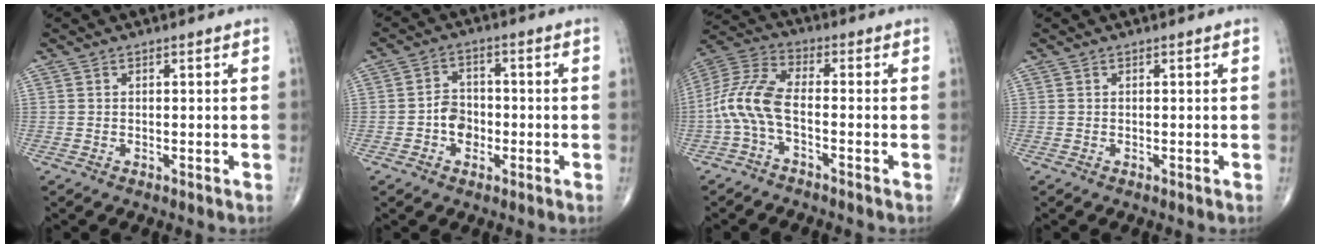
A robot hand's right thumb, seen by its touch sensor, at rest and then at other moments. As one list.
[{"total": 4.9, "force": [-1.4, 4.0, 2.6], "torque": [-0.019, 0.017, -0.032]}, {"total": 9.6, "force": [-2.5, 4.0, 8.4], "torque": [-0.189, 0.034, -0.062]}, {"total": 0.0}]